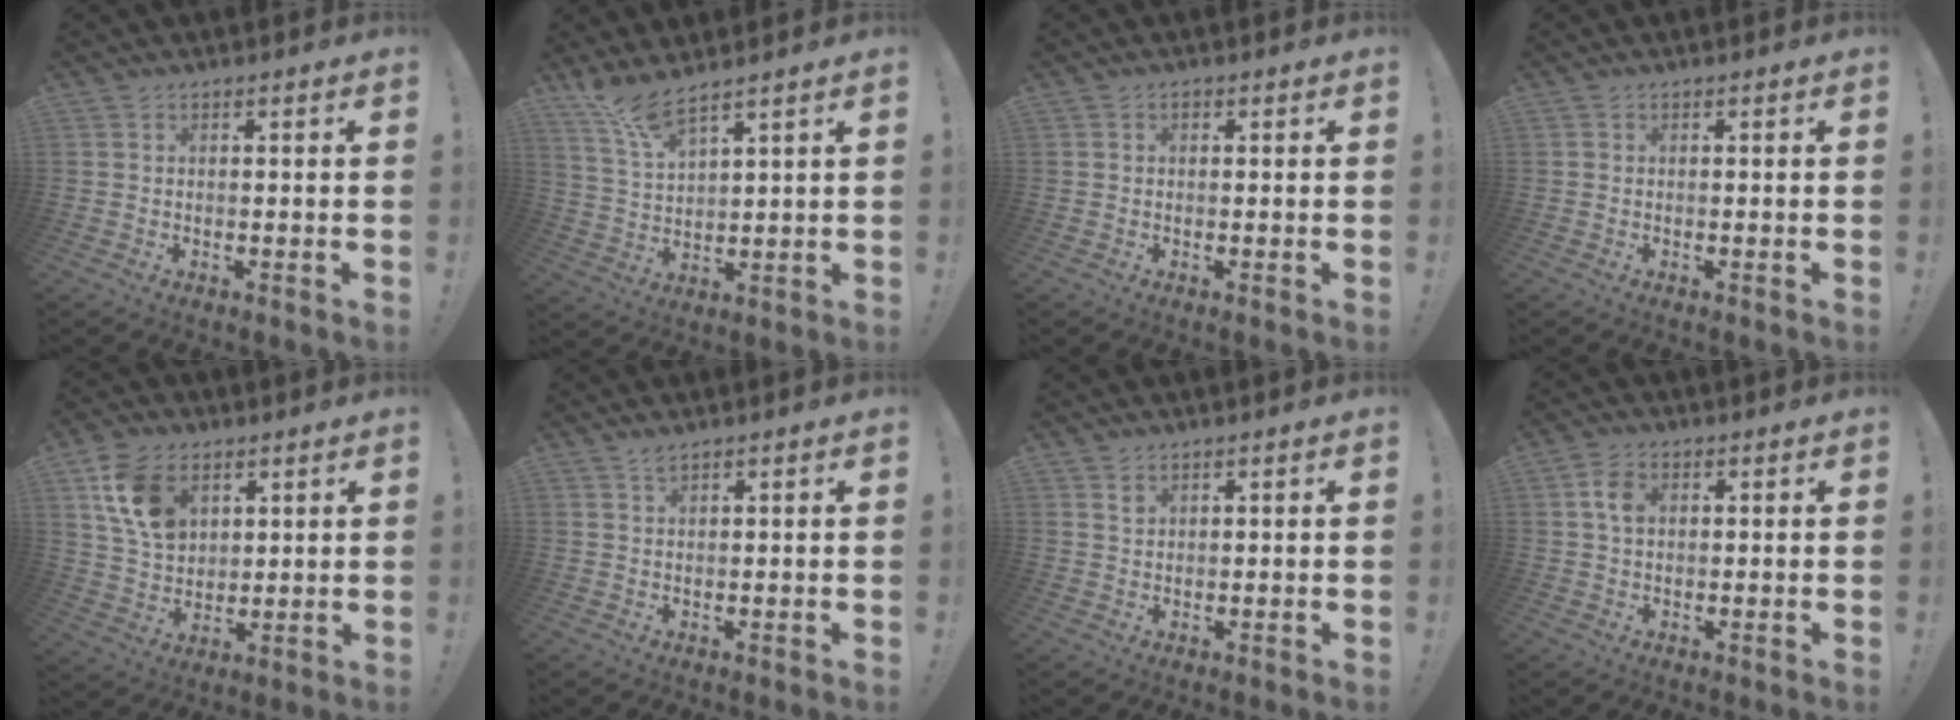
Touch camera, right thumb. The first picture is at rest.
{"total": 7.7, "force": [6.6, 0.9, 4.0], "torque": [-0.094, -0.034, 0.121]}
{"total": 0.6, "force": [-0.1, 0.5, 0.3], "torque": [-0.005, 0.003, -0.003]}
{"total": 0.0}
{"total": 13.3, "force": [6.1, 9.4, 7.3], "torque": [-0.119, -0.010, 0.122]}
{"total": 1.6, "force": [1.3, 0.2, 0.9], "torque": [-0.018, -0.001, 0.023]}
{"total": 1.4, "force": [1.0, 0.9, 0.4], "torque": [0.001, -0.004, 0.018]}
{"total": 4.7, "force": [1.0, 3.3, 3.2], "torque": [-0.047, 0.004, 0.019]}